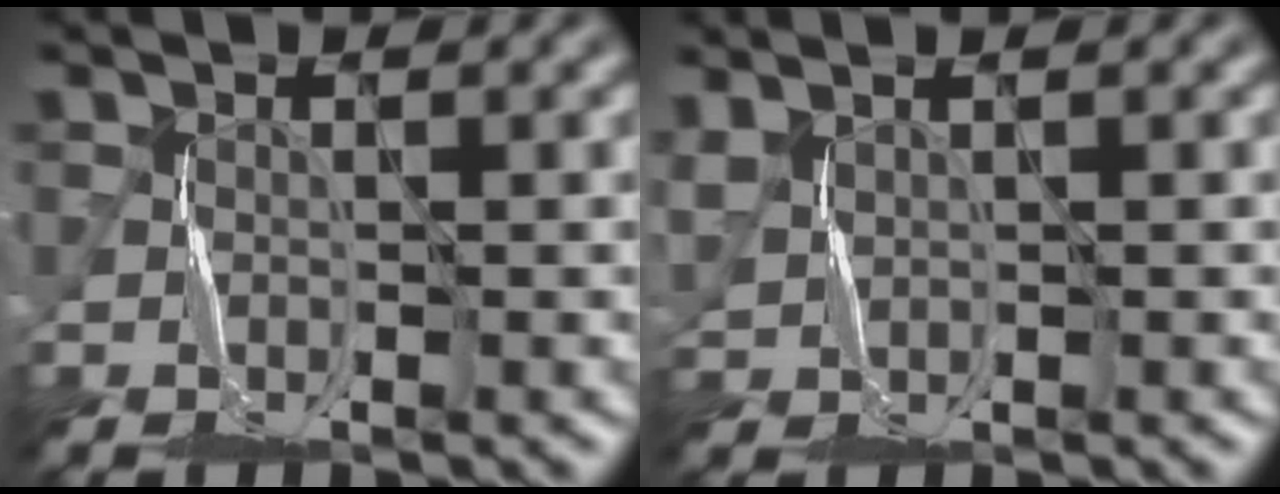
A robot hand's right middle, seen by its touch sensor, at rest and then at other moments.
{"total": 1.9, "force": [1.4, 0.7, 1.0], "torque": [-0.033, 0.007, 0.036]}